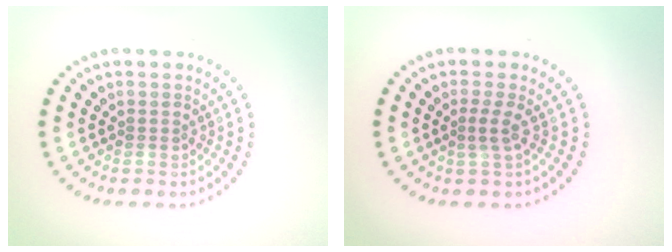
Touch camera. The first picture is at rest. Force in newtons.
{"total": 1.4, "press": 1.1, "slide": 0.9}